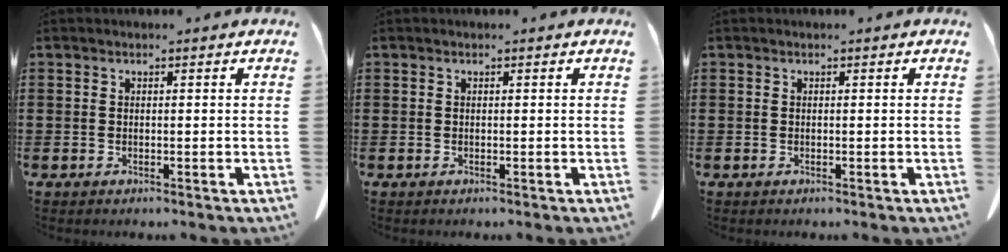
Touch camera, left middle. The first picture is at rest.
{"total": 0.0}
{"total": 0.0}